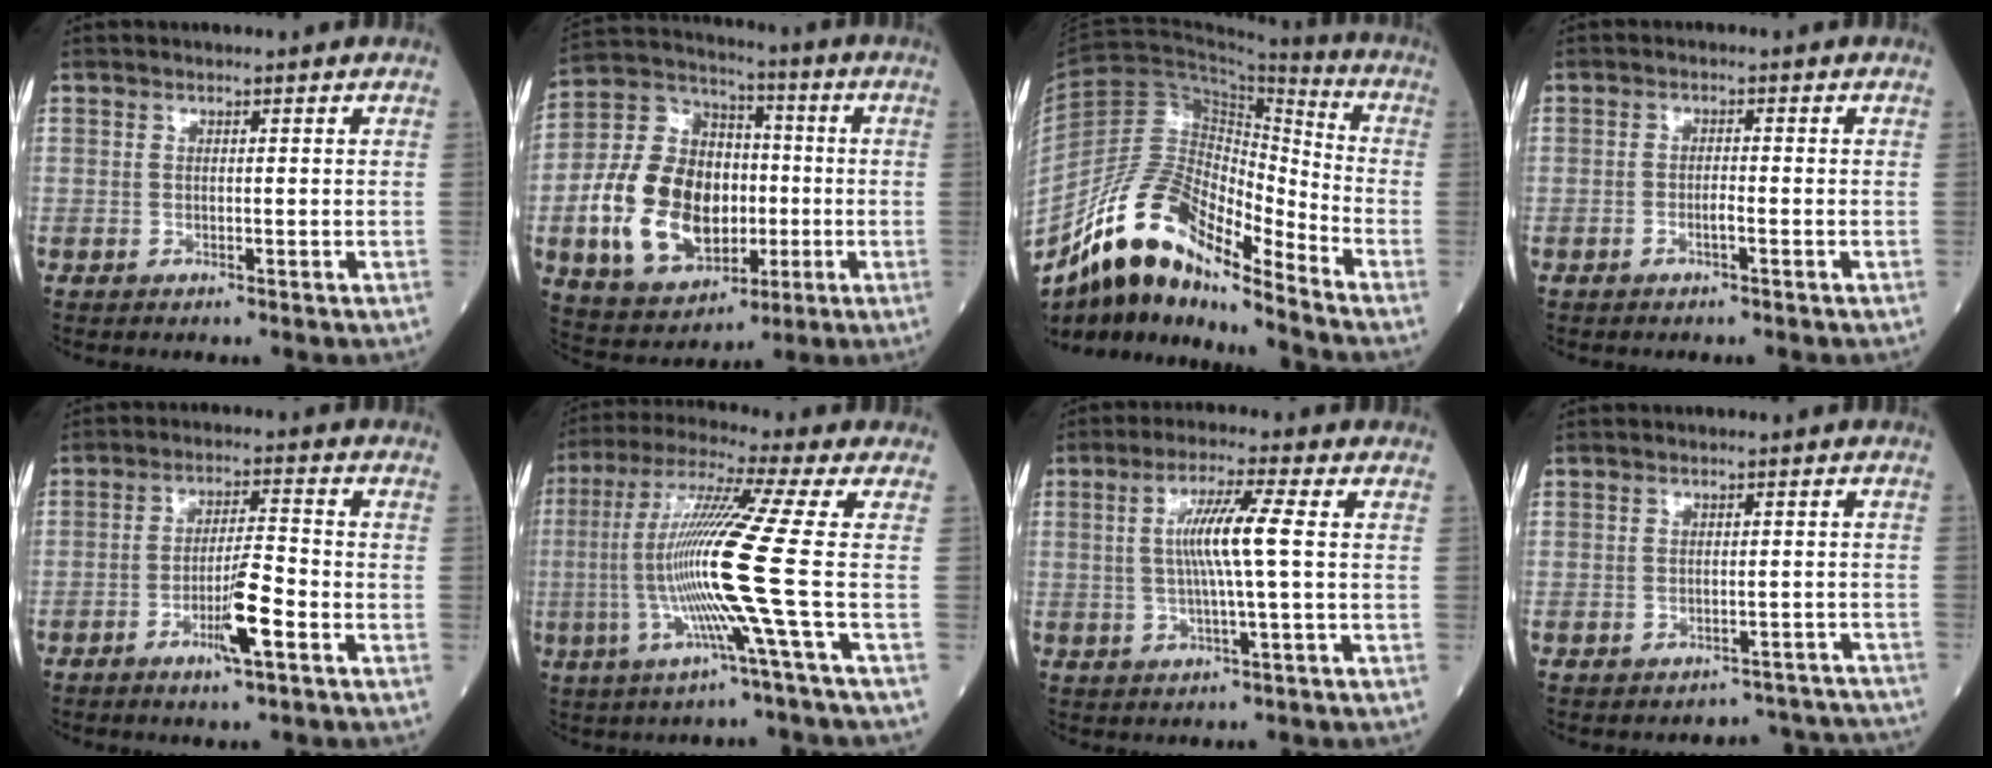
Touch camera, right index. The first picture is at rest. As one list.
[{"total": 17.5, "force": [-3.0, 12.0, 12.4], "torque": [-0.268, 0.026, -0.040]}, {"total": 15.8, "force": [-11.8, 4.1, 9.7], "torque": [-0.185, 0.029, -0.210]}, {"total": 1.3, "force": [-0.7, 0.1, 1.1], "torque": [-0.024, 0.000, -0.014]}, {"total": 5.8, "force": [-2.6, 0.1, 5.2], "torque": [-0.095, -0.006, -0.043]}, {"total": 13.9, "force": [-2.4, -3.0, 13.3], "torque": [-0.266, -0.008, -0.052]}, {"total": 7.3, "force": [0.6, -0.7, 7.2], "torque": [-0.140, 0.003, 0.010]}, {"total": 8.1, "force": [-7.7, 2.4, -1.0], "torque": [0.025, 0.039, -0.073]}]